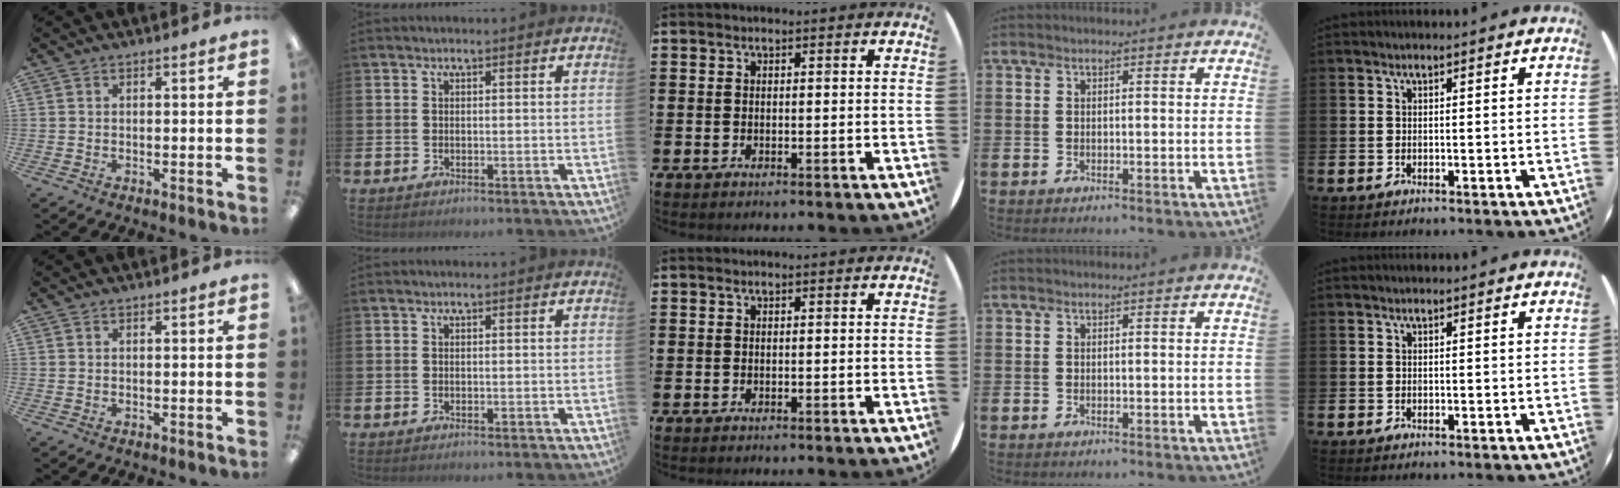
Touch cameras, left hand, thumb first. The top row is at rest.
{}